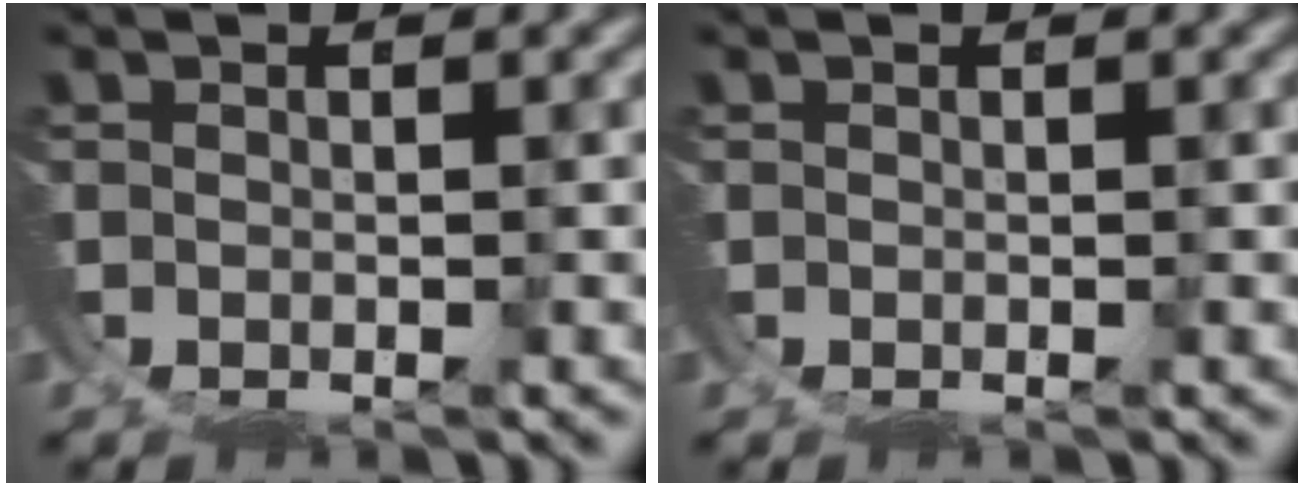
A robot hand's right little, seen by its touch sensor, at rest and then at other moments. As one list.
[{"total": 0.0}]